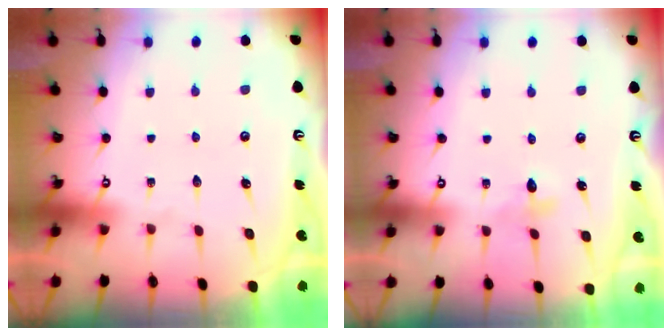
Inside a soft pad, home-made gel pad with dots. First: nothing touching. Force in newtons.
{"total": 3.0, "press": 2.9, "slide": 0.3}